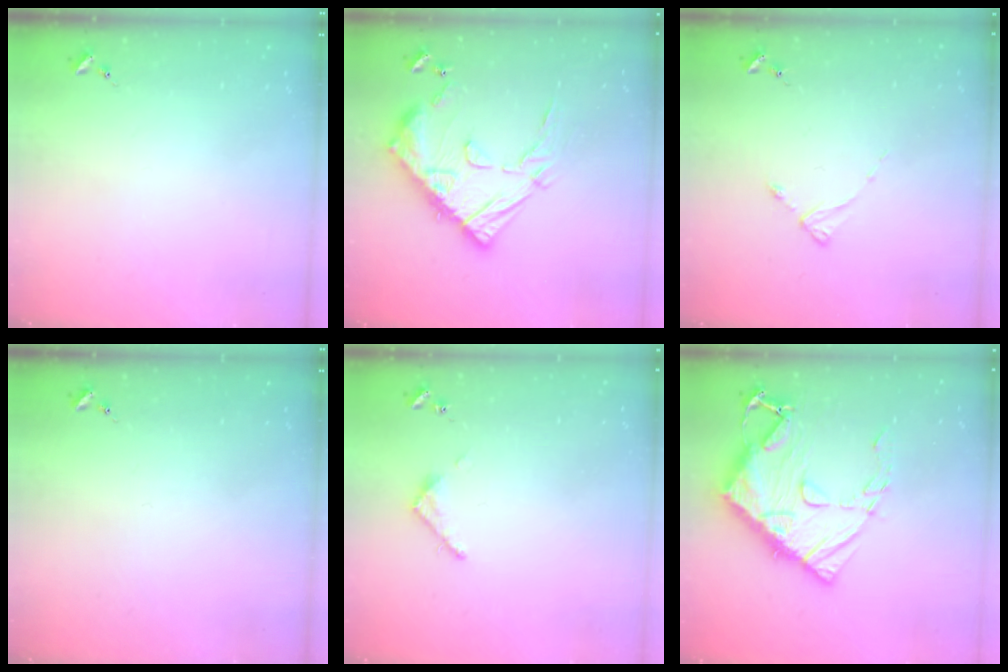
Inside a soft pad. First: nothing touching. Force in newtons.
{"total": 20.3, "press": 20.3, "slide": 1.1}
{"total": 2.5, "press": 2.5, "slide": 0.3}
{"total": 0.0}
{"total": 3.5, "press": 3.5, "slide": 0.3}
{"total": 18.3, "press": 18.2, "slide": 2.1}